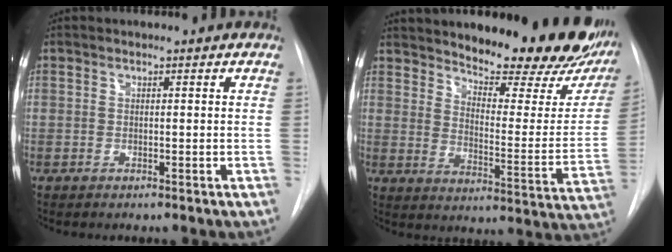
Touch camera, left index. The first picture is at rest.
{"total": 23.5, "force": [20.0, 5.4, 11.1], "torque": [-0.156, -0.064, 0.252]}